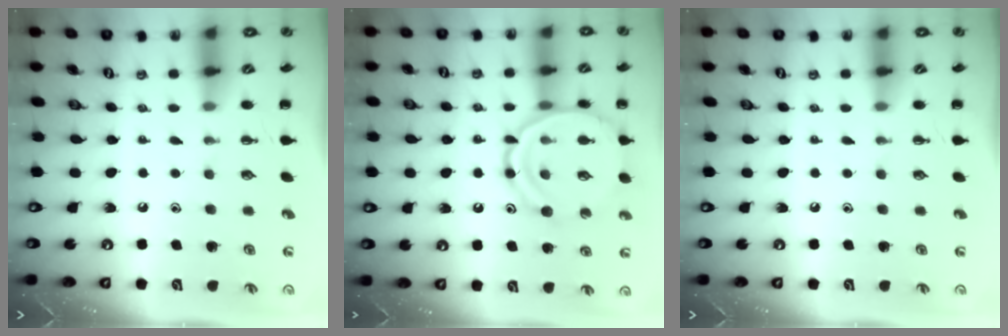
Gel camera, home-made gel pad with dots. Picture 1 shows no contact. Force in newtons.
{"total": 17.6, "press": 17.4, "slide": 2.0}
{"total": 0.0}